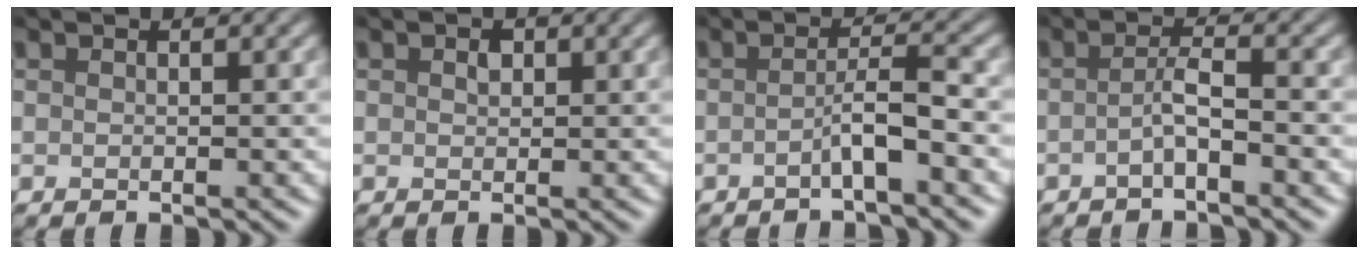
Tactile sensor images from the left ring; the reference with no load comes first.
{"total": 0.9, "force": [0.3, 0.7, 0.5], "torque": [-0.010, 0.000, 0.004]}
{"total": 2.1, "force": [-0.9, 0.1, 1.9], "torque": [-0.033, 0.008, -0.022]}
{"total": 1.6, "force": [-0.7, 0.1, 1.4], "torque": [-0.029, 0.005, -0.019]}